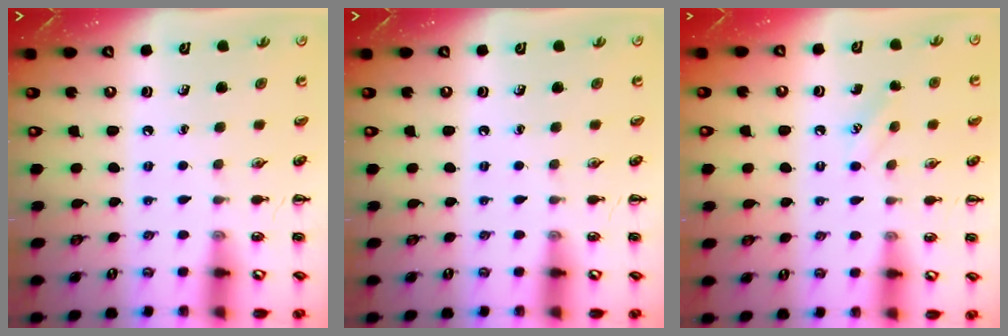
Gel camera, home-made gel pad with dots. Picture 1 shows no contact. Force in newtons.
{"total": 0.0}
{"total": 6.6, "press": 6.4, "slide": 1.4}